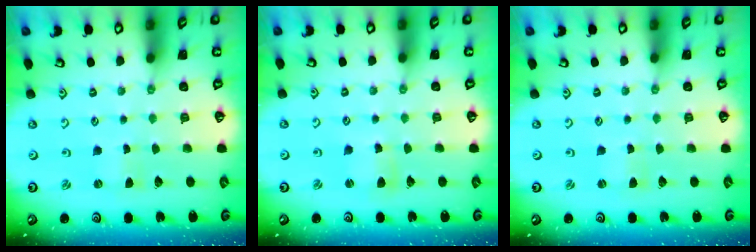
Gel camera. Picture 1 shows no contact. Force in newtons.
{"total": 2.8, "press": 2.8, "slide": 0.3}
{"total": 0.0}